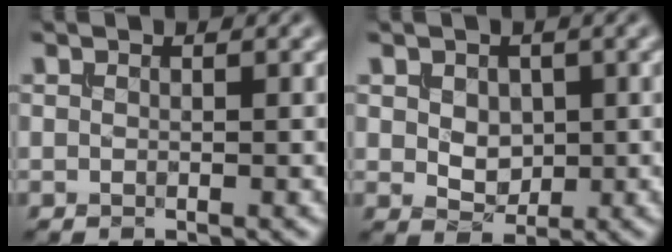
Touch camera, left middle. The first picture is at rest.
{"total": 2.3, "force": [0.3, 1.7, 1.4], "torque": [-0.029, -0.003, 0.007]}